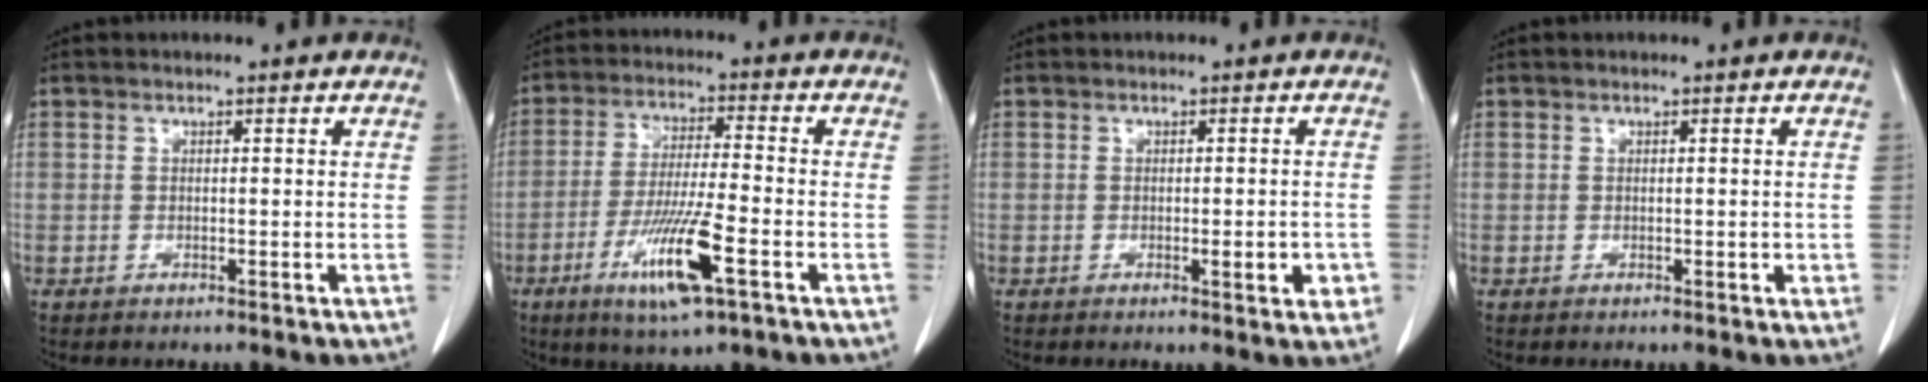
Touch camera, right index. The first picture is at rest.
{"total": 11.3, "force": [-4.9, 0.6, 10.2], "torque": [-0.196, -0.021, -0.089]}
{"total": 3.4, "force": [-1.1, 0.9, 3.1], "torque": [-0.038, -0.002, -0.012]}
{"total": 0.9, "force": [-0.2, 0.5, 0.7], "torque": [-0.007, 0.001, -0.003]}